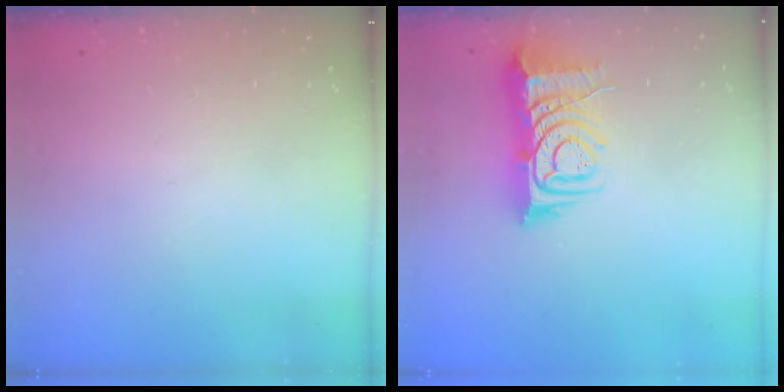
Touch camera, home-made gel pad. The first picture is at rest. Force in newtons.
{"total": 9.5, "press": 9.4, "slide": 1.2}